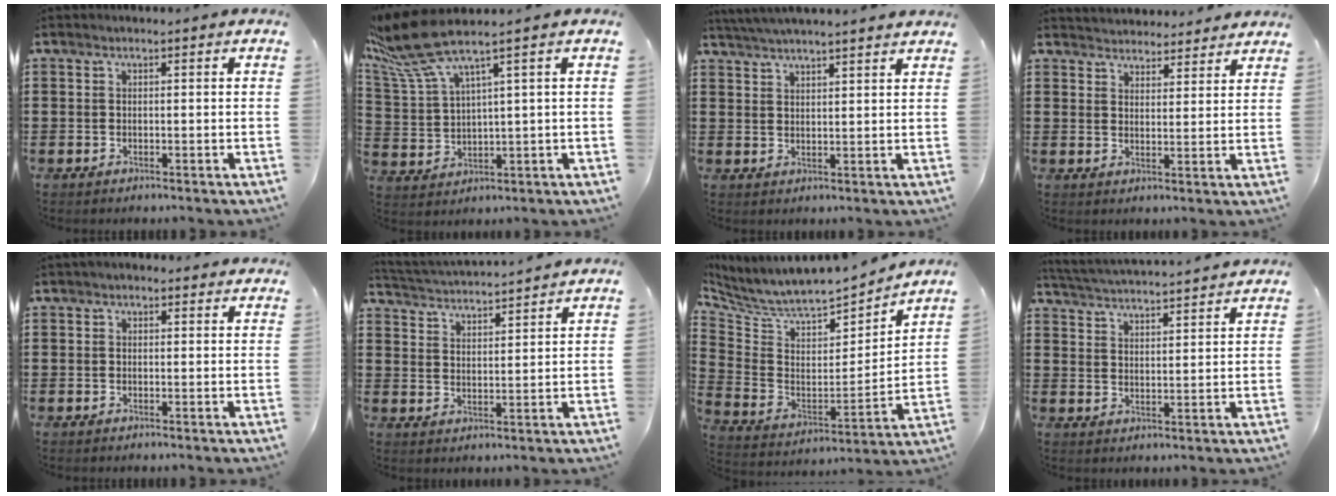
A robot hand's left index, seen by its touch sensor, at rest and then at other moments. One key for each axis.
{"total": 8.6, "fx": 5.8, "fy": 1.4, "fz": 6.2, "tx": -0.168, "ty": -0.040, "tz": 0.097}
{"total": 3.5, "fx": 3.4, "fy": -0.6, "fz": 0.6, "tx": -0.022, "ty": -0.010, "tz": 0.061}
{"total": 3.4, "fx": 3.4, "fy": 0.3, "fz": -0.5, "tx": -0.003, "ty": -0.014, "tz": 0.062}
{"total": 1.3, "fx": 1.0, "fy": 0.7, "fz": 0.6, "tx": -0.013, "ty": 0.007, "tz": 0.018}
{"total": 3.2, "fx": 3.1, "fy": -0.3, "fz": 0.0, "tx": -0.017, "ty": -0.023, "tz": 0.051}
{"total": 6.1, "fx": 5.7, "fy": 1.5, "fz": 1.5, "tx": -0.064, "ty": -0.055, "tz": 0.095}
{"total": 3.7, "fx": 3.7, "fy": -0.6, "fz": 0.2, "tx": -0.023, "ty": -0.029, "tz": 0.059}